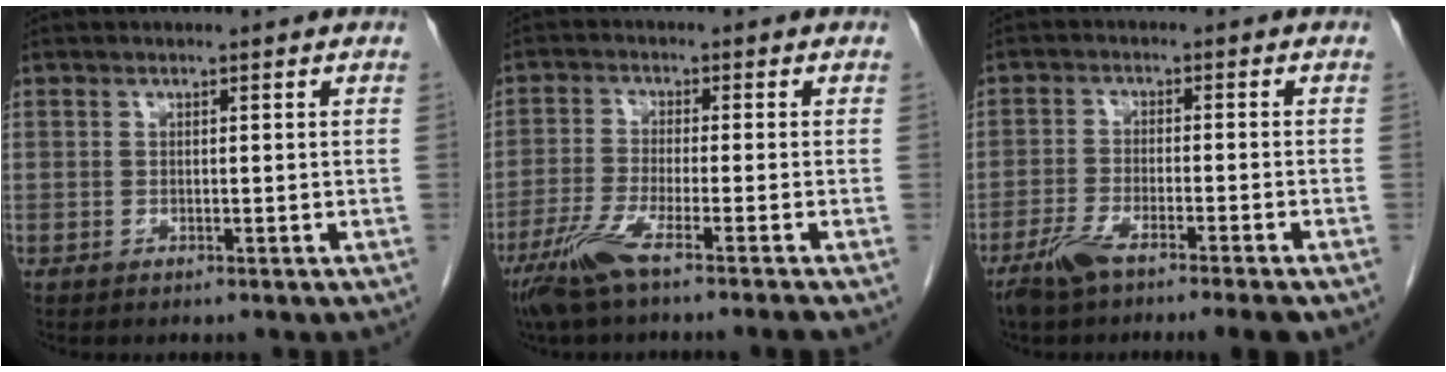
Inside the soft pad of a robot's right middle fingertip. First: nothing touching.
{"total": 7.5, "force": [-5.1, -1.0, 5.3], "torque": [-0.101, -0.023, -0.101]}
{"total": 6.7, "force": [-5.0, 0.1, 4.4], "torque": [-0.077, -0.015, -0.091]}